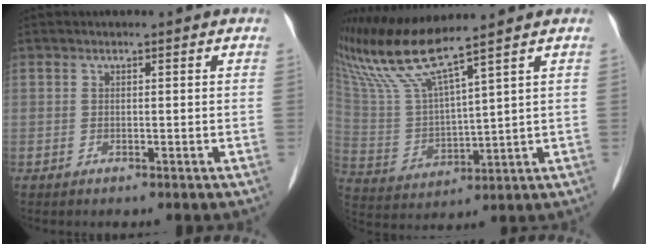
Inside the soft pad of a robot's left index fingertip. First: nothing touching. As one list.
[{"total": 10.9, "force": [9.1, -1.5, 5.9], "torque": [-0.129, -0.004, 0.188]}]